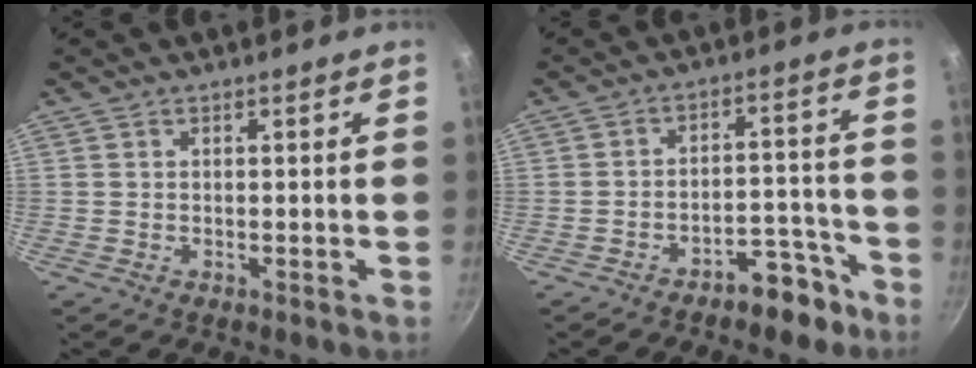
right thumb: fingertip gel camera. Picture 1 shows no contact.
{"total": 8.3, "force": [-5.9, 3.8, 4.5], "torque": [-0.025, 0.074, -0.071]}